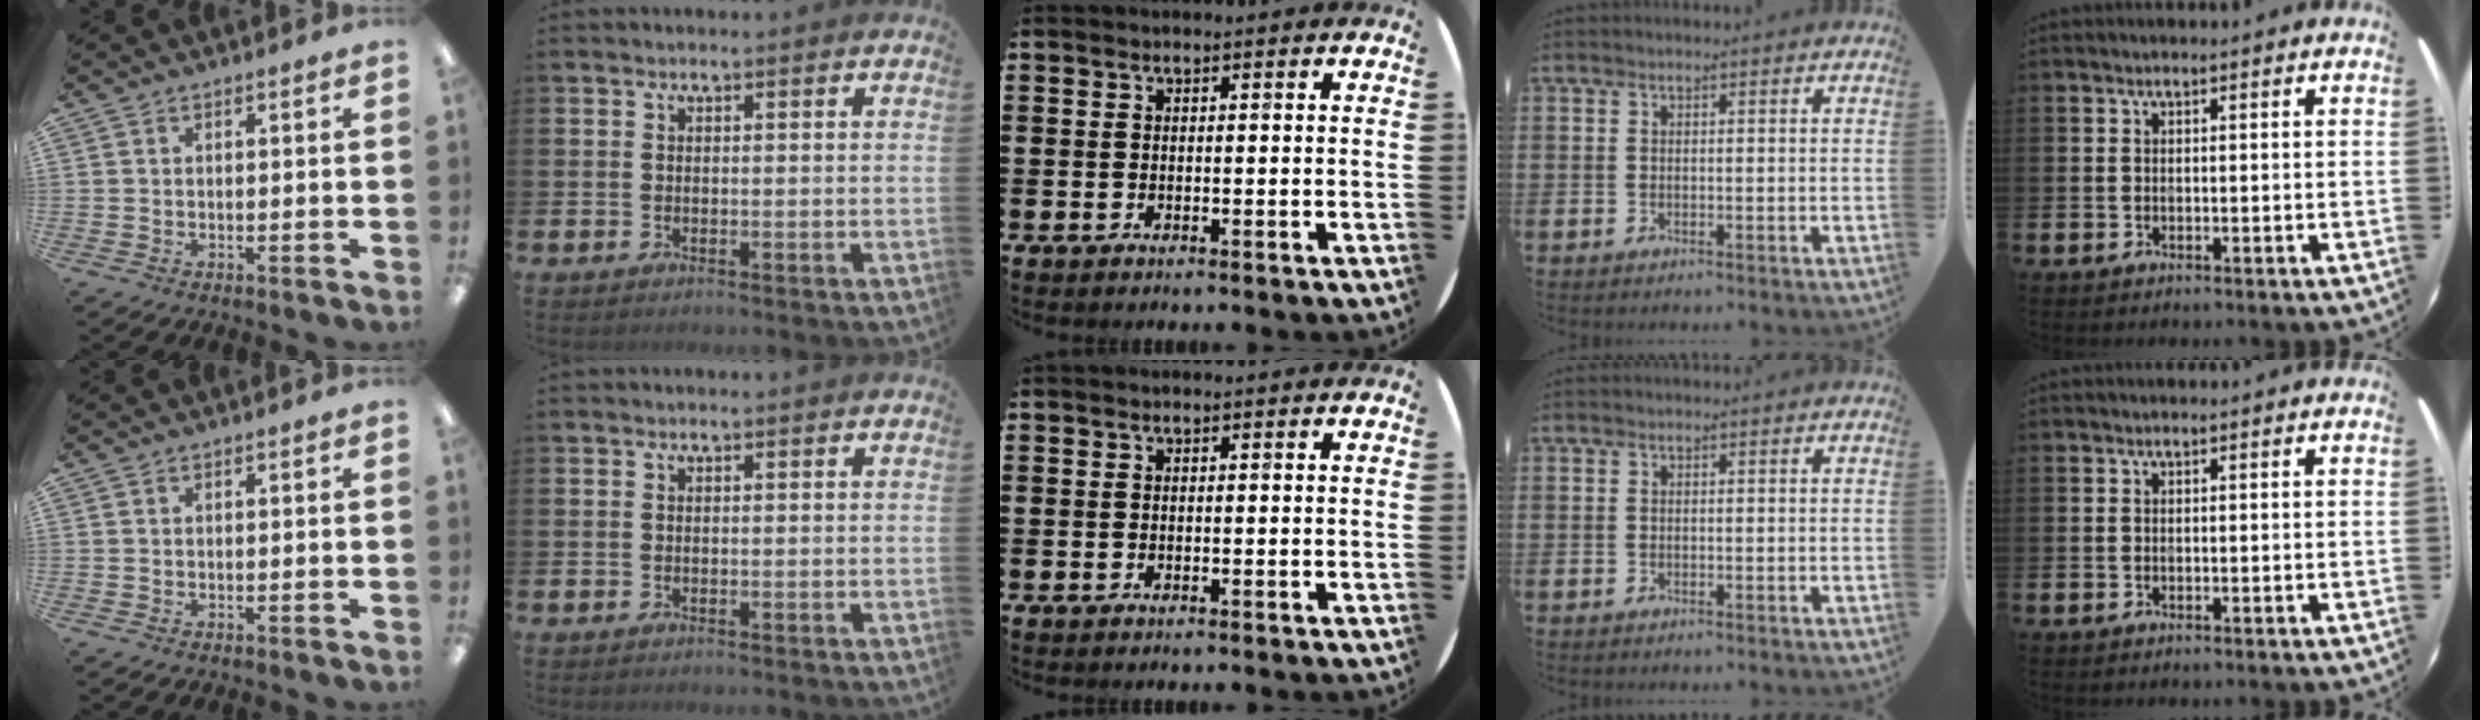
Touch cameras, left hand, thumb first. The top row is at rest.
{}